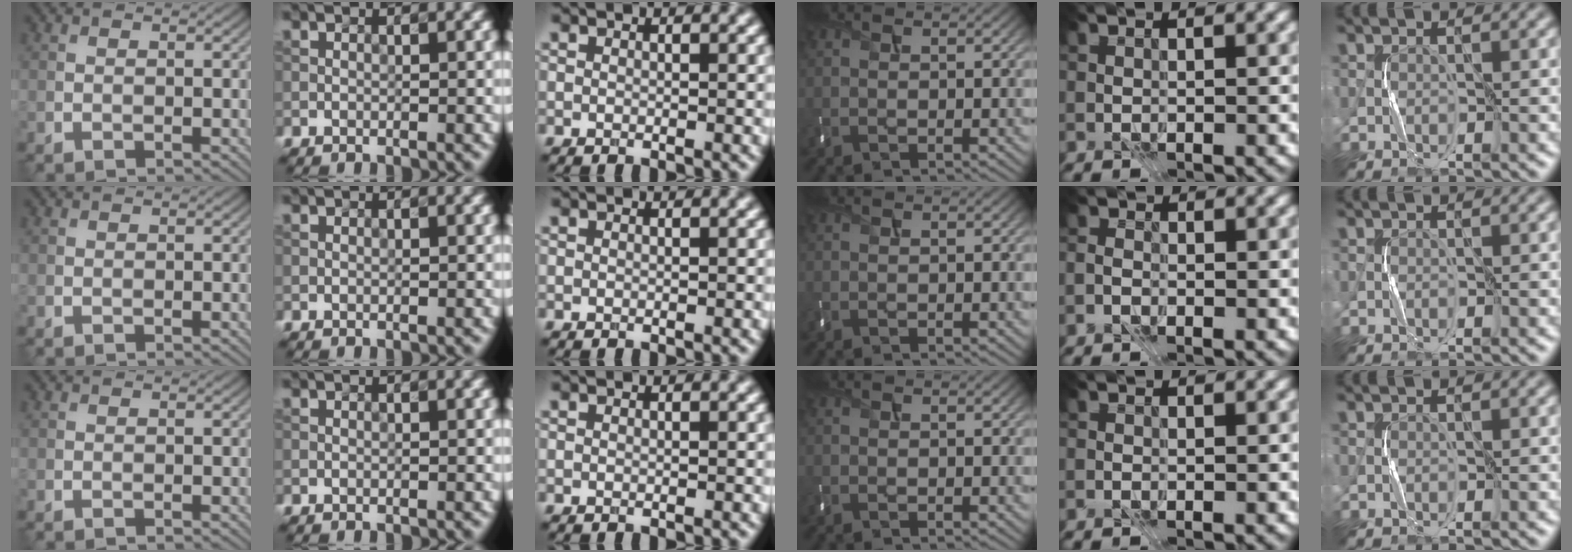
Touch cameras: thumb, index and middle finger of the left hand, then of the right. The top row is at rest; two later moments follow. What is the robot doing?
{"motion": "press", "object": "keyboard"}